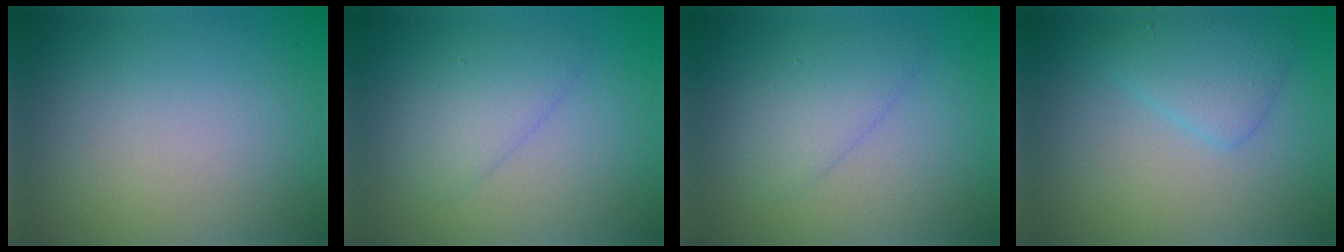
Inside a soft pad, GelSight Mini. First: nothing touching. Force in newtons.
{"total": 2.5, "press": 2.5, "slide": 0.3}
{"total": 2.5, "press": 2.5, "slide": 0.3}
{"total": 3.0, "press": 3.0, "slide": 0.1}